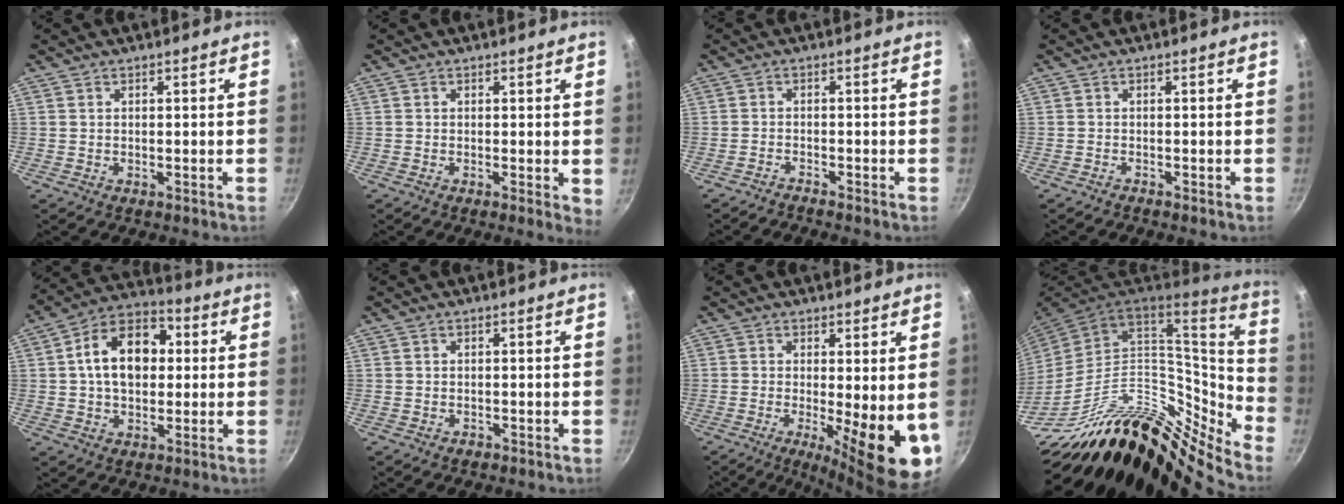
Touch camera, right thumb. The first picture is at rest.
{"total": 2.3, "force": [0.1, 0.9, 2.1], "torque": [-0.023, -0.006, -0.002]}
{"total": 1.6, "force": [-1.6, -0.2, 0.0], "torque": [-0.016, 0.018, -0.030]}
{"total": 0.5, "force": [-0.5, -0.1, 0.0], "torque": [-0.012, 0.007, -0.010]}
{"total": 14.3, "force": [1.7, 9.9, 10.1], "torque": [-0.126, 0.025, 0.009]}
{"total": 0.8, "force": [-0.5, 0.6, 0.2], "torque": [-0.005, 0.004, -0.007]}
{"total": 12.4, "force": [-1.9, 3.4, 11.8], "torque": [-0.146, -0.018, -0.020]}
{"total": 28.1, "force": [-16.1, 12.8, 19.1], "torque": [-0.236, 0.073, -0.282]}